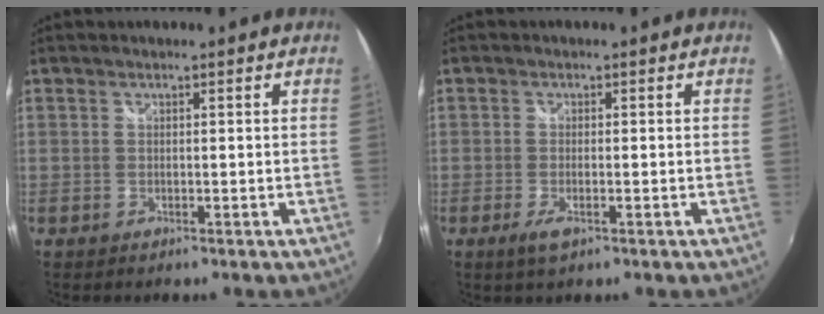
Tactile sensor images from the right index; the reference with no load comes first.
{"total": 3.1, "force": [-1.5, 0.8, 2.6], "torque": [-0.053, -0.009, -0.024]}